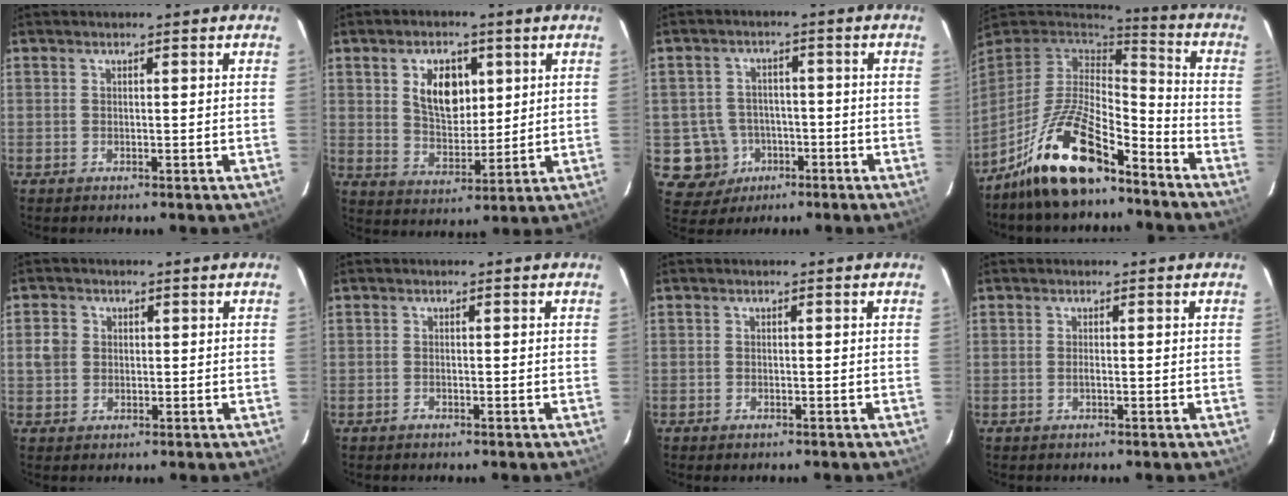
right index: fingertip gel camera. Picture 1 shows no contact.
{"total": 9.2, "force": [3.2, 5.7, 6.5], "torque": [-0.113, 0.009, 0.064]}
{"total": 8.1, "force": [-2.8, 7.6, 0.8], "torque": [-0.042, 0.029, -0.030]}
{"total": 17.6, "force": [-12.0, 6.2, 11.3], "torque": [-0.234, -0.006, -0.221]}
{"total": 3.2, "force": [-0.1, 3.0, 1.1], "torque": [-0.022, 0.008, -0.005]}
{"total": 0.6, "force": [-0.5, 0.2, 0.2], "torque": [-0.002, 0.003, -0.011]}
{"total": 0.9, "force": [-0.7, 0.4, 0.3], "torque": [-0.006, -0.001, -0.014]}
{"total": 0.5, "force": [-0.3, 0.1, 0.4], "torque": [-0.008, -0.001, -0.005]}